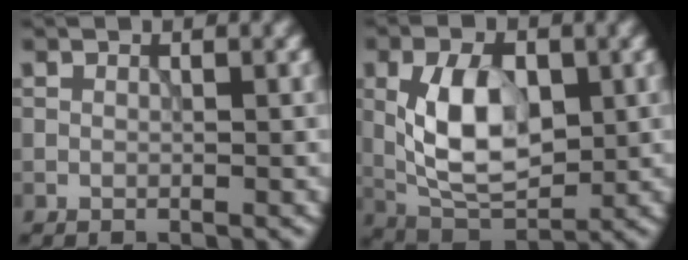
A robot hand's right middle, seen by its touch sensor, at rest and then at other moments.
{"total": 7.6, "force": [0.2, 4.4, 6.2], "torque": [-0.121, -0.001, 0.001]}